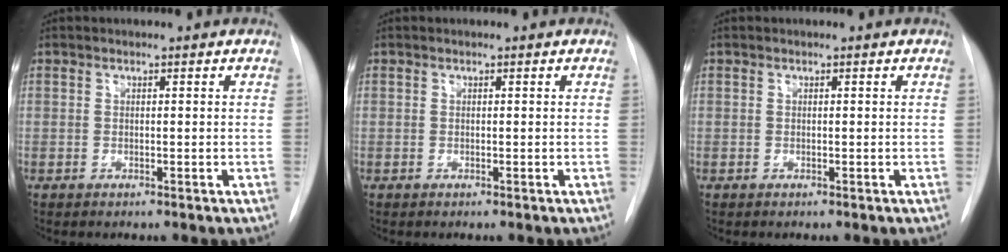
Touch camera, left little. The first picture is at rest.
{"total": 0.0}
{"total": 0.0}